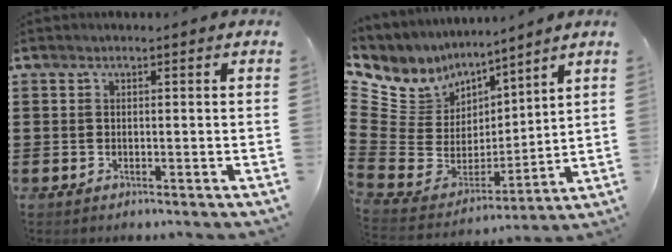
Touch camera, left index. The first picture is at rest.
{"total": 8.5, "force": [5.8, 6.1, 0.8], "torque": [-0.080, -0.055, 0.114]}